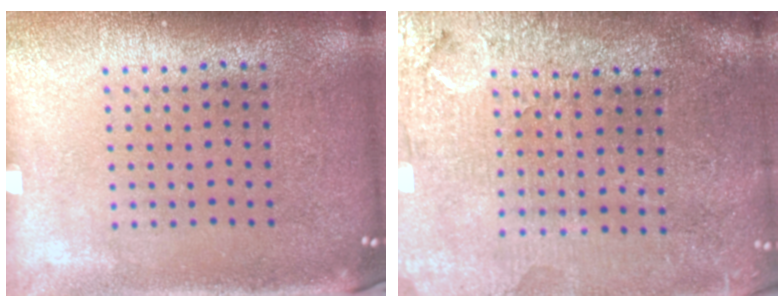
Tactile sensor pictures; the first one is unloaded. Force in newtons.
{"total": 3.8, "press": 3.4, "slide": 1.6}